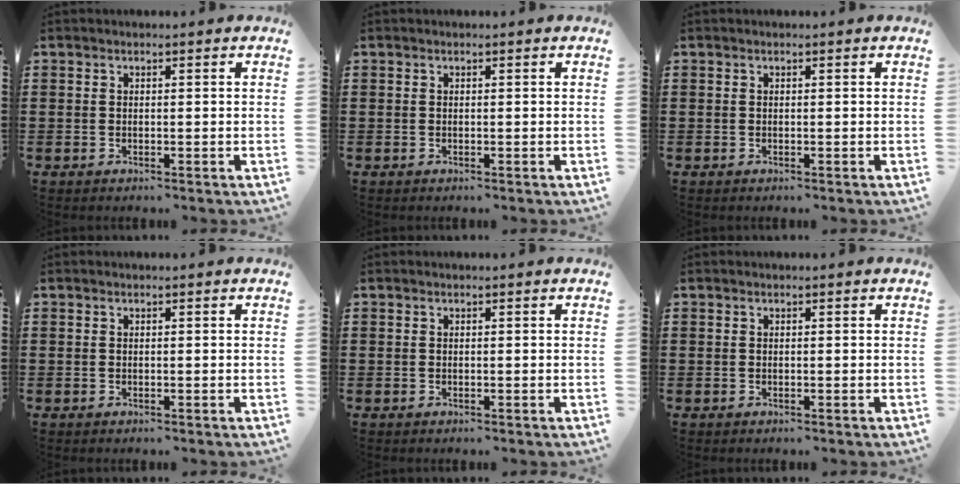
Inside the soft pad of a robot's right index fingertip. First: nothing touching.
{"total": 0.0}
{"total": 0.0}
{"total": 0.0}
{"total": 0.0}
{"total": 0.0}